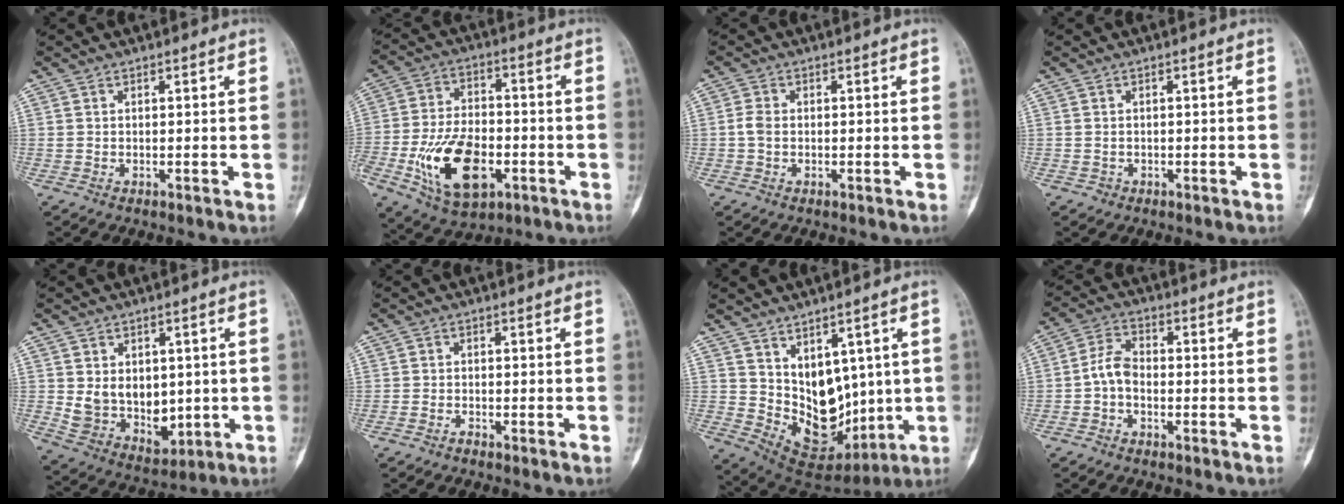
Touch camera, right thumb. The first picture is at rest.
{"total": 16.8, "force": [-5.4, 9.6, 12.6], "torque": [-0.214, 0.017, -0.087]}
{"total": 2.4, "force": [-0.1, 1.7, 1.7], "torque": [-0.039, 0.004, -0.006]}
{"total": 0.7, "force": [-0.2, 0.6, 0.0], "torque": [0.004, 0.004, -0.001]}
{"total": 10.4, "force": [0.9, 7.8, 6.9], "torque": [-0.071, -0.020, 0.043]}
{"total": 0.7, "force": [-0.7, 0.1, 0.0], "torque": [0.000, -0.002, -0.015]}
{"total": 12.8, "force": [2.3, 9.1, 8.8], "torque": [-0.093, -0.027, 0.074]}
{"total": 4.7, "force": [-1.3, 2.9, 3.5], "torque": [-0.063, 0.019, -0.035]}